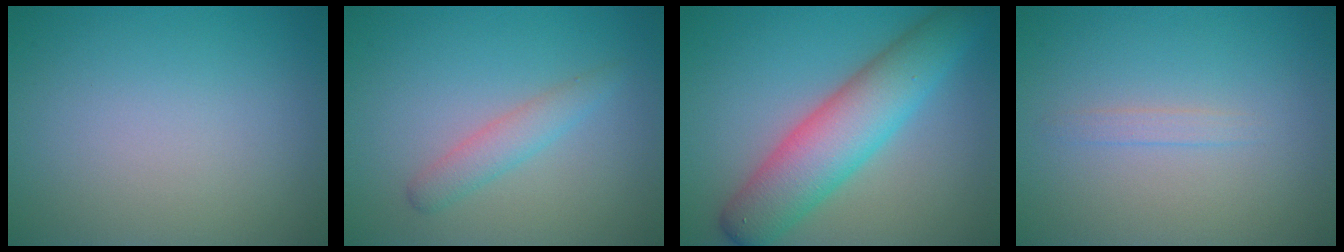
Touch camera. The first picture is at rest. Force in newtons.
{"total": 2.0, "press": 2.0, "slide": 0.0}
{"total": 7.5, "press": 7.5, "slide": 0.2}
{"total": 0.9, "press": 0.8, "slide": 0.1}